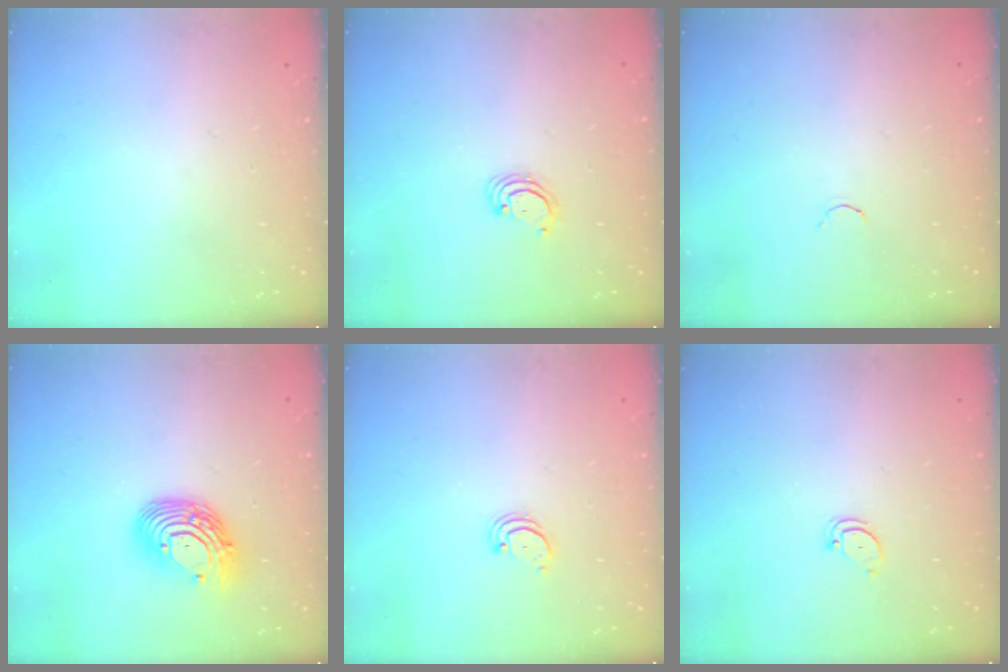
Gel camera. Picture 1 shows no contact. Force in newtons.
{"total": 2.3, "press": 2.3, "slide": 0.2}
{"total": 1.8, "press": 1.7, "slide": 0.4}
{"total": 12.8, "press": 12.8, "slide": 1.2}
{"total": 2.2, "press": 2.2, "slide": 0.2}
{"total": 2.6, "press": 2.6, "slide": 0.0}